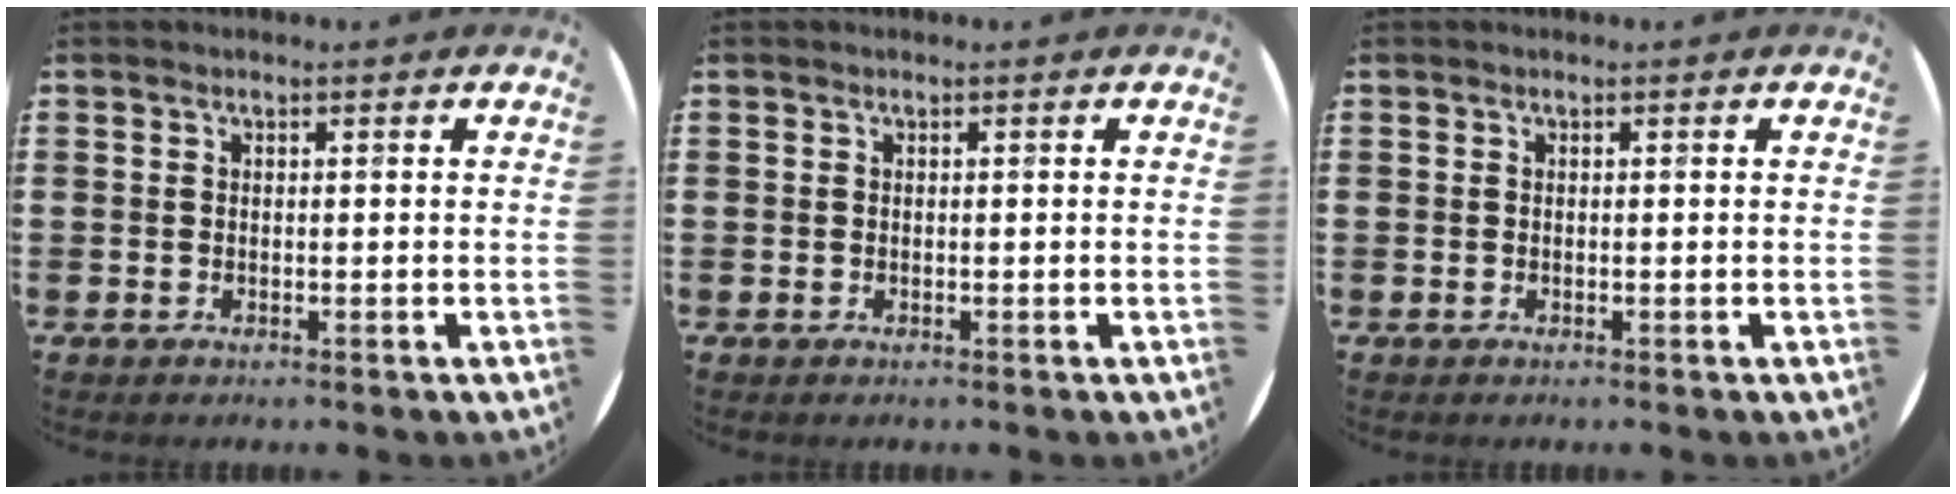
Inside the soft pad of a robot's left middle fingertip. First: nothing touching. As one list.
[{"total": 0.0}, {"total": 0.0}]